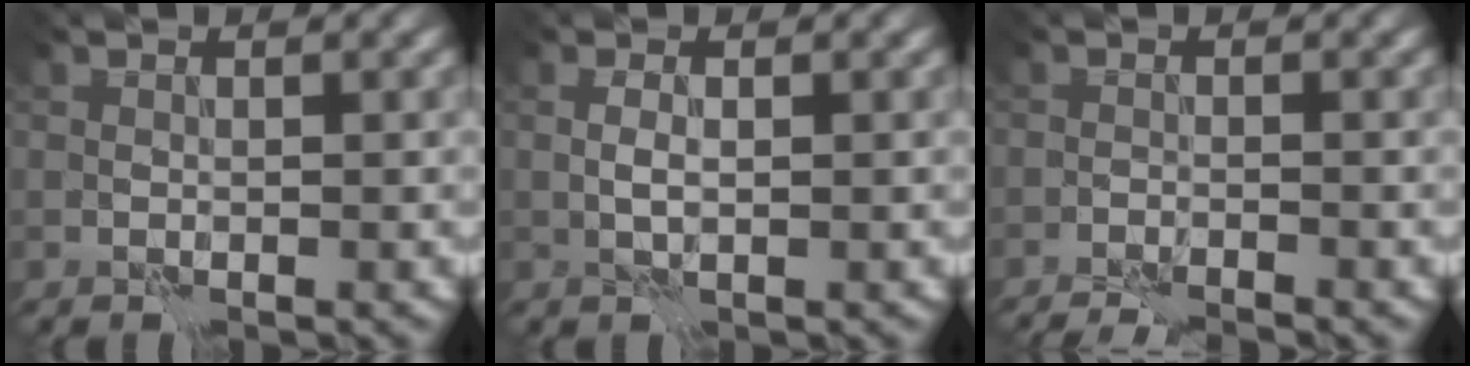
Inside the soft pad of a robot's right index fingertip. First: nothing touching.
{"total": 0.8, "force": [0.1, 0.1, 0.8], "torque": [-0.017, 0.000, 0.001]}
{"total": 3.8, "force": [-3.7, 0.2, 1.0], "torque": [-0.015, -0.004, -0.057]}